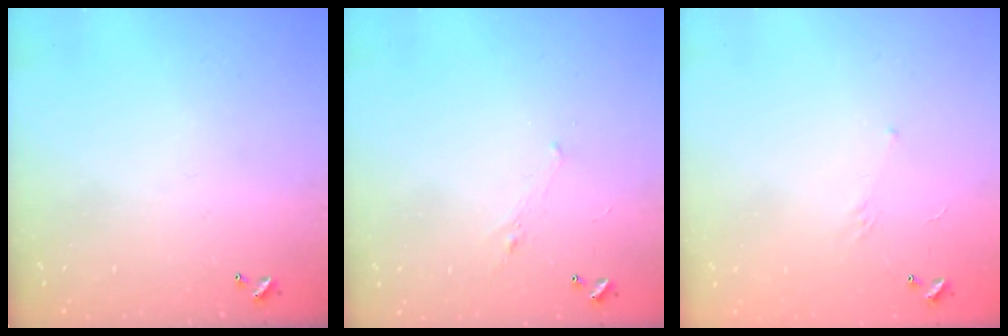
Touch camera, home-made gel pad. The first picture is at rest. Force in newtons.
{"total": 0.7, "press": 0.2, "slide": 0.6}
{"total": 5.7, "press": 5.6, "slide": 1.1}